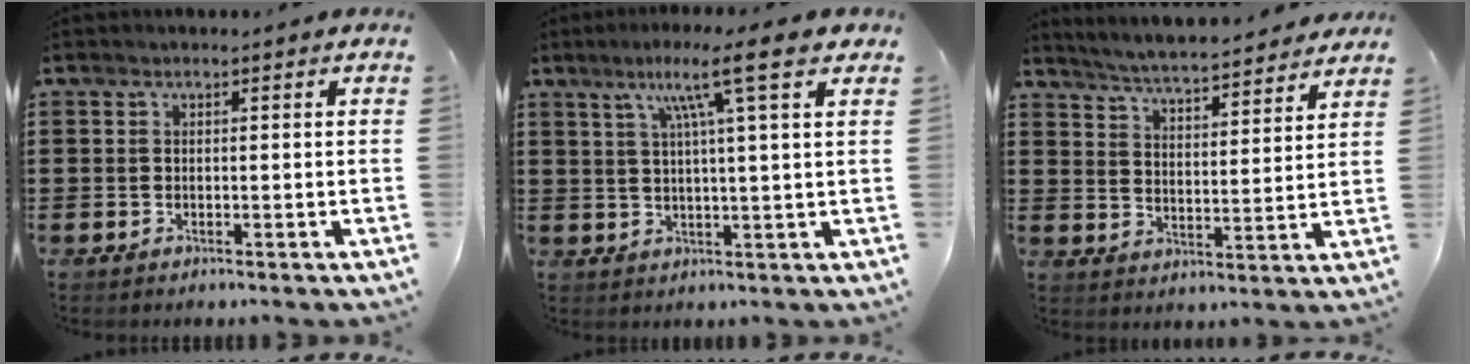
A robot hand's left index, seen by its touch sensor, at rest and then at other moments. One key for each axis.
{"total": 8.7, "fx": 4.4, "fy": -0.1, "fz": 7.5, "tx": -0.142, "ty": -0.004, "tz": 0.066}
{"total": 5.1, "fx": 5.0, "fy": -0.2, "fz": 0.9, "tx": -0.041, "ty": -0.035, "tz": 0.084}